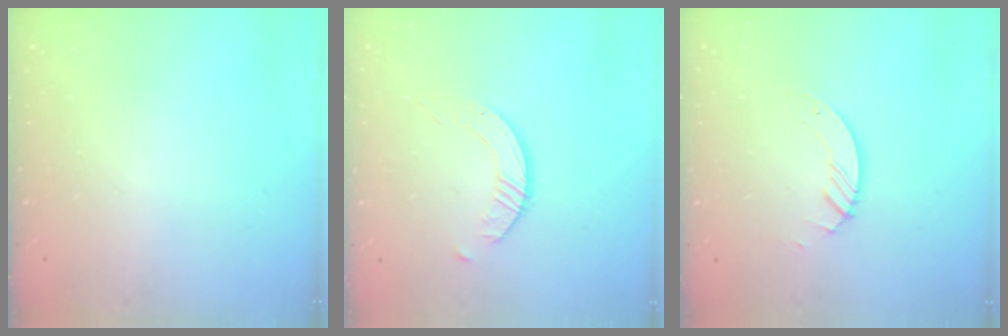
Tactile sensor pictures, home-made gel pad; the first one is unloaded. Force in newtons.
{"total": 2.4, "press": 2.4, "slide": 0.3}
{"total": 2.9, "press": 2.9, "slide": 0.3}